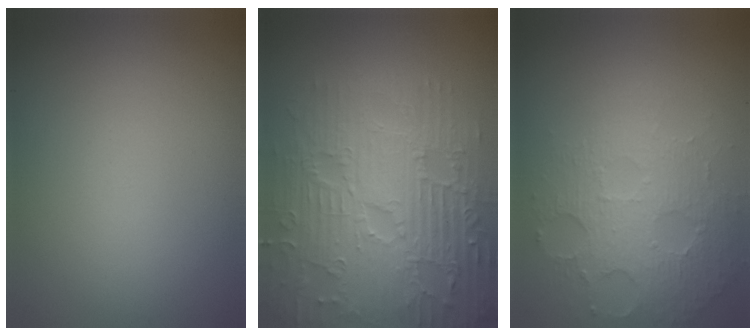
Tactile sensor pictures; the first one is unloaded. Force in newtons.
{"total": 9.6, "press": 6.9, "slide": 6.7}
{"total": 4.3, "press": 3.0, "slide": 3.1}